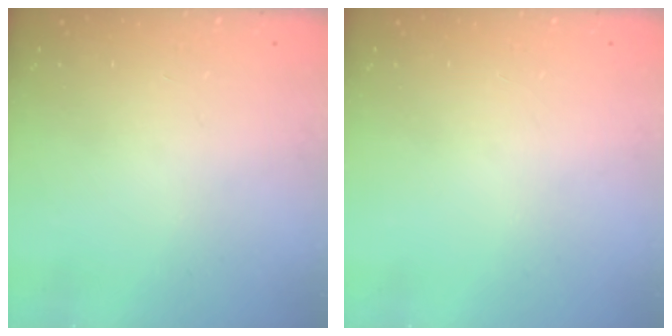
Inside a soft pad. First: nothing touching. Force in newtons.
{"total": 0.0}